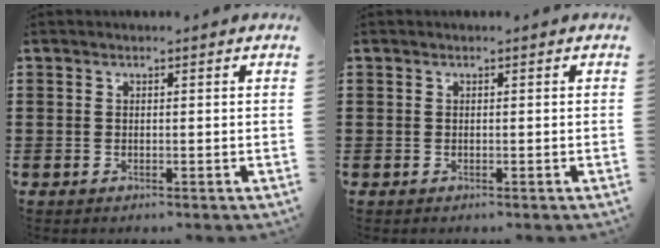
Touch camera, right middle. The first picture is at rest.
{"total": 0.0}